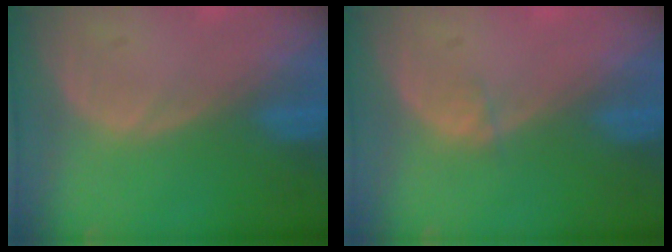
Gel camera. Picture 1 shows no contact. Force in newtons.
{"total": 0.8, "press": 0.7, "slide": 0.4}